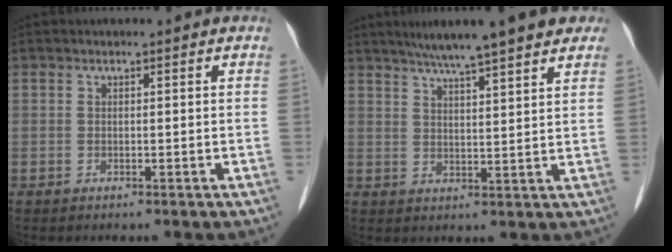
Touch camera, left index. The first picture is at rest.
{"total": 12.6, "force": [10.2, 1.5, 7.3], "torque": [-0.104, 0.028, 0.135]}